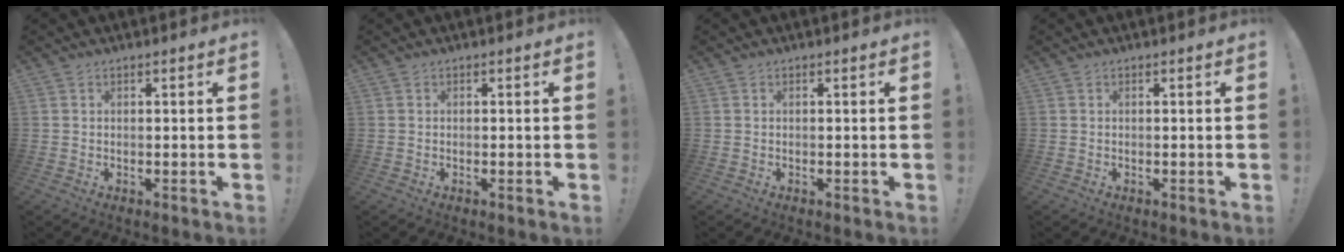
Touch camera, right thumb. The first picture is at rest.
{"total": 0.0}
{"total": 0.0}
{"total": 0.0}